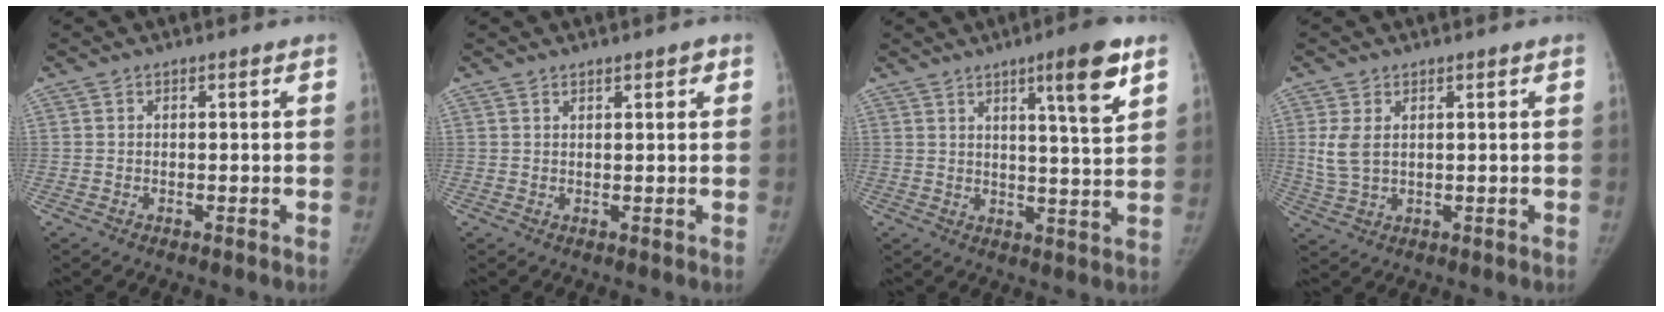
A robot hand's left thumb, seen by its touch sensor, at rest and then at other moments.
{"total": 2.0, "force": [1.3, 0.7, 1.3], "torque": [-0.013, -0.005, 0.017]}
{"total": 10.1, "force": [5.6, 1.2, 8.4], "torque": [-0.113, -0.032, 0.079]}
{"total": 4.8, "force": [1.4, 2.8, 3.6], "torque": [-0.082, -0.006, 0.036]}